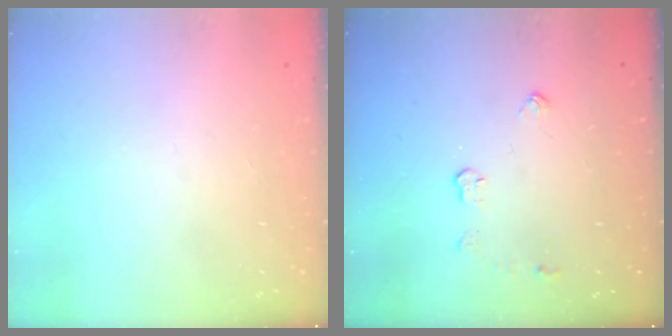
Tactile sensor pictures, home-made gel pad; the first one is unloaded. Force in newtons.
{"total": 4.3, "press": 4.2, "slide": 0.7}